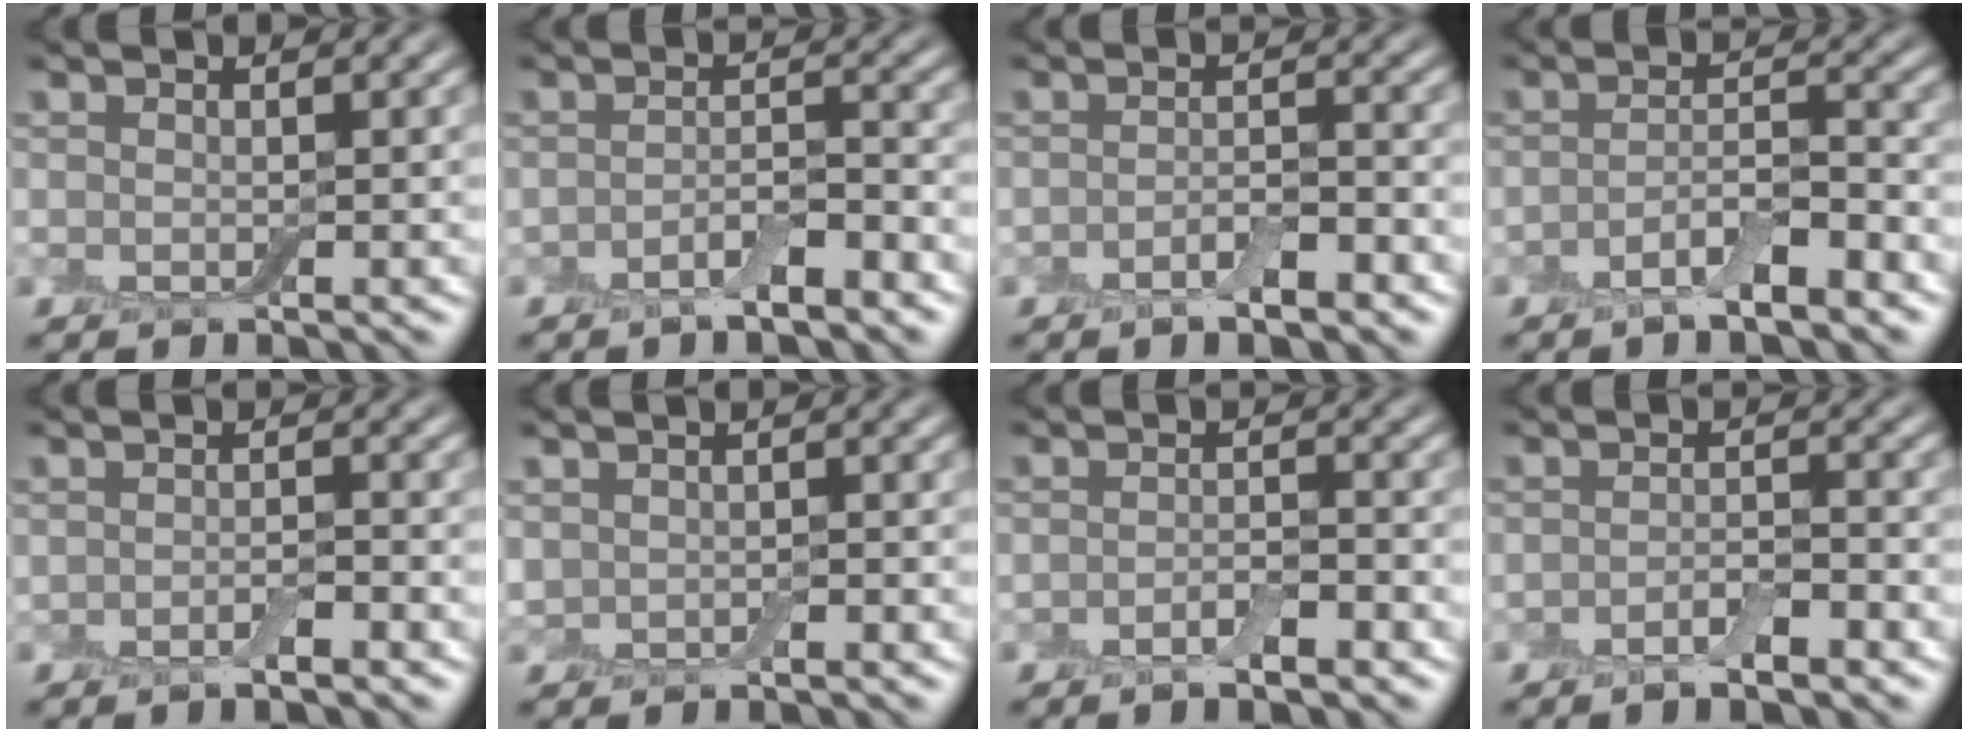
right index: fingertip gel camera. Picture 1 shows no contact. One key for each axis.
{"total": 2.6, "fx": -1.7, "fy": 0.7, "fz": 1.8, "tx": -0.031, "ty": 0.004, "tz": -0.033}
{"total": 2.6, "fx": -1.5, "fy": 0.9, "fz": 2.0, "tx": -0.034, "ty": 0.000, "tz": -0.025}
{"total": 3.6, "fx": -2.2, "fy": 0.9, "fz": 2.7, "tx": -0.049, "ty": 0.007, "tz": -0.045}
{"total": 1.5, "fx": -0.8, "fy": 0.4, "fz": 1.2, "tx": -0.020, "ty": -0.004, "tz": -0.013}
{"total": 1.5, "fx": 0.1, "fy": 1.2, "fz": 0.9, "tx": -0.016, "ty": -0.002, "tz": 0.000}
{"total": 2.3, "fx": -1.3, "fy": 0.7, "fz": 1.8, "tx": -0.031, "ty": -0.002, "tz": -0.022}
{"total": 2.6, "fx": -1.5, "fy": 0.8, "fz": 1.9, "tx": -0.033, "ty": 0.000, "tz": -0.026}